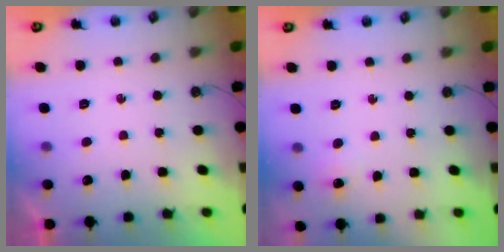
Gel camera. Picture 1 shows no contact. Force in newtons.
{"total": 5.1, "press": 5.0, "slide": 0.7}